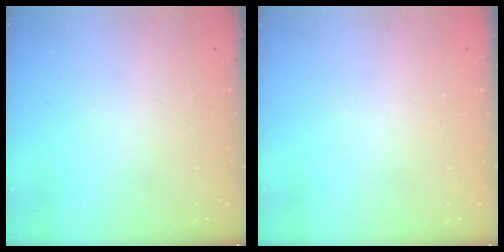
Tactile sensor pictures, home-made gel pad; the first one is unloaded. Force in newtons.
{"total": 0.0}